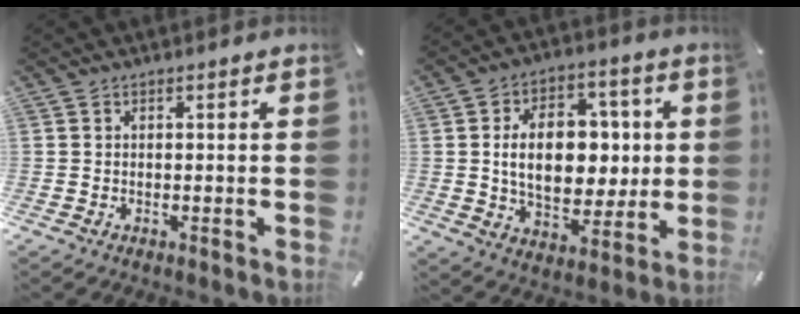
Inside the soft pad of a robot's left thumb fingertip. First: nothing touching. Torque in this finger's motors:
{"motor_torque": [2.55, 2.46, 1.83, 0.00, 0.19]}